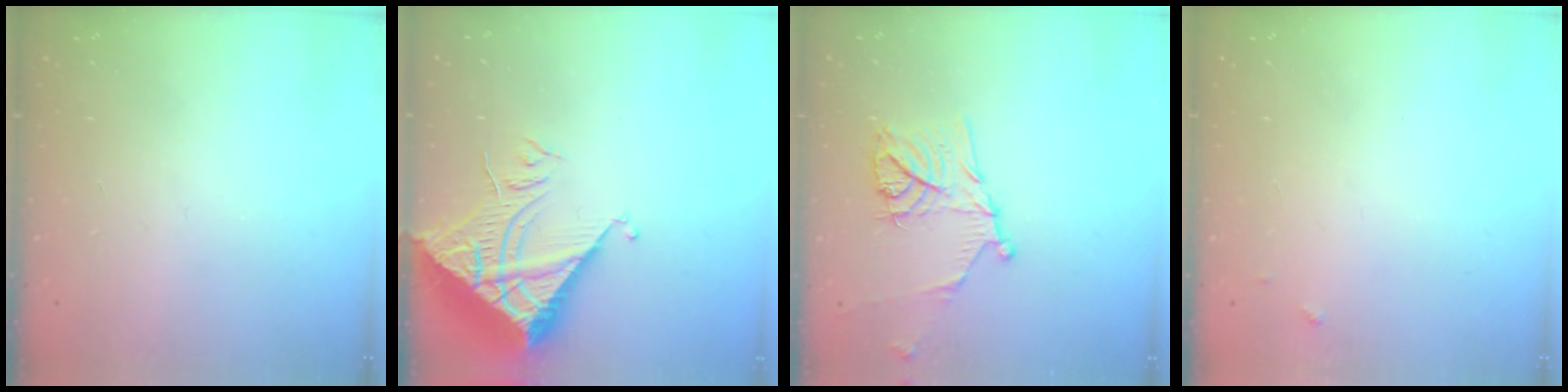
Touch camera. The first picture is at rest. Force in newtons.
{"total": 11.2, "press": 11.2, "slide": 0.9}
{"total": 13.8, "press": 13.7, "slide": 0.8}
{"total": 3.5, "press": 3.5, "slide": 0.2}